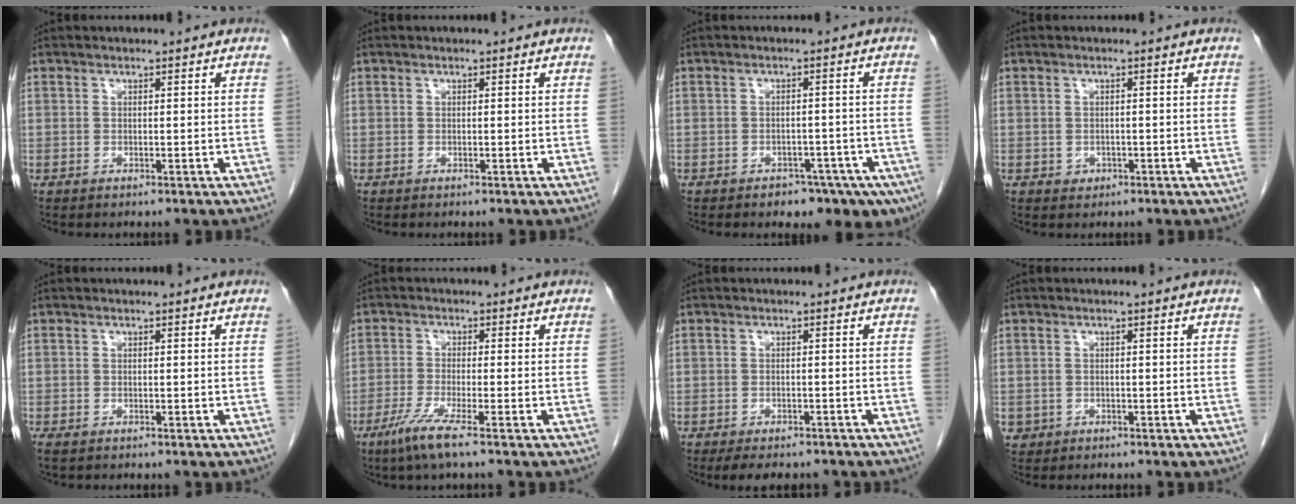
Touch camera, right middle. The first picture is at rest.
{"total": 0.0}
{"total": 8.4, "force": [-5.8, 4.2, 4.4], "torque": [-0.038, 0.007, -0.075]}
{"total": 1.2, "force": [-0.5, 1.1, 0.3], "torque": [-0.006, 0.003, -0.002]}
{"total": 1.5, "force": [-1.0, 0.7, 0.8], "torque": [-0.017, -0.004, -0.015]}
{"total": 5.1, "force": [-3.2, -0.4, 4.0], "torque": [-0.083, -0.017, -0.067]}
{"total": 6.7, "force": [-5.5, 2.6, 2.8], "torque": [-0.036, -0.006, -0.070]}
{"total": 1.4, "force": [-0.6, 1.3, 0.1], "torque": [-0.002, 0.006, -0.005]}